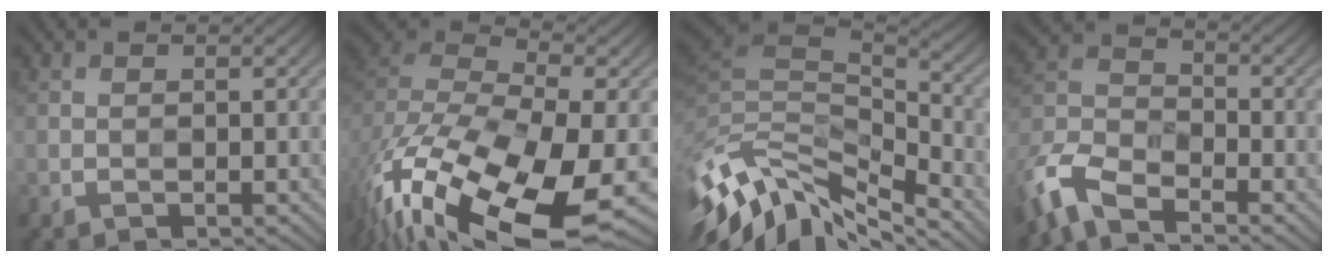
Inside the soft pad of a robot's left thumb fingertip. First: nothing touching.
{"total": 18.7, "force": [-9.2, 8.9, 13.7], "torque": [-0.323, -0.058, -0.136]}
{"total": 13.1, "force": [-7.9, 4.6, 9.4], "torque": [-0.214, -0.009, -0.128]}
{"total": 9.1, "force": [-6.9, 3.4, 4.9], "torque": [-0.112, -0.009, -0.156]}